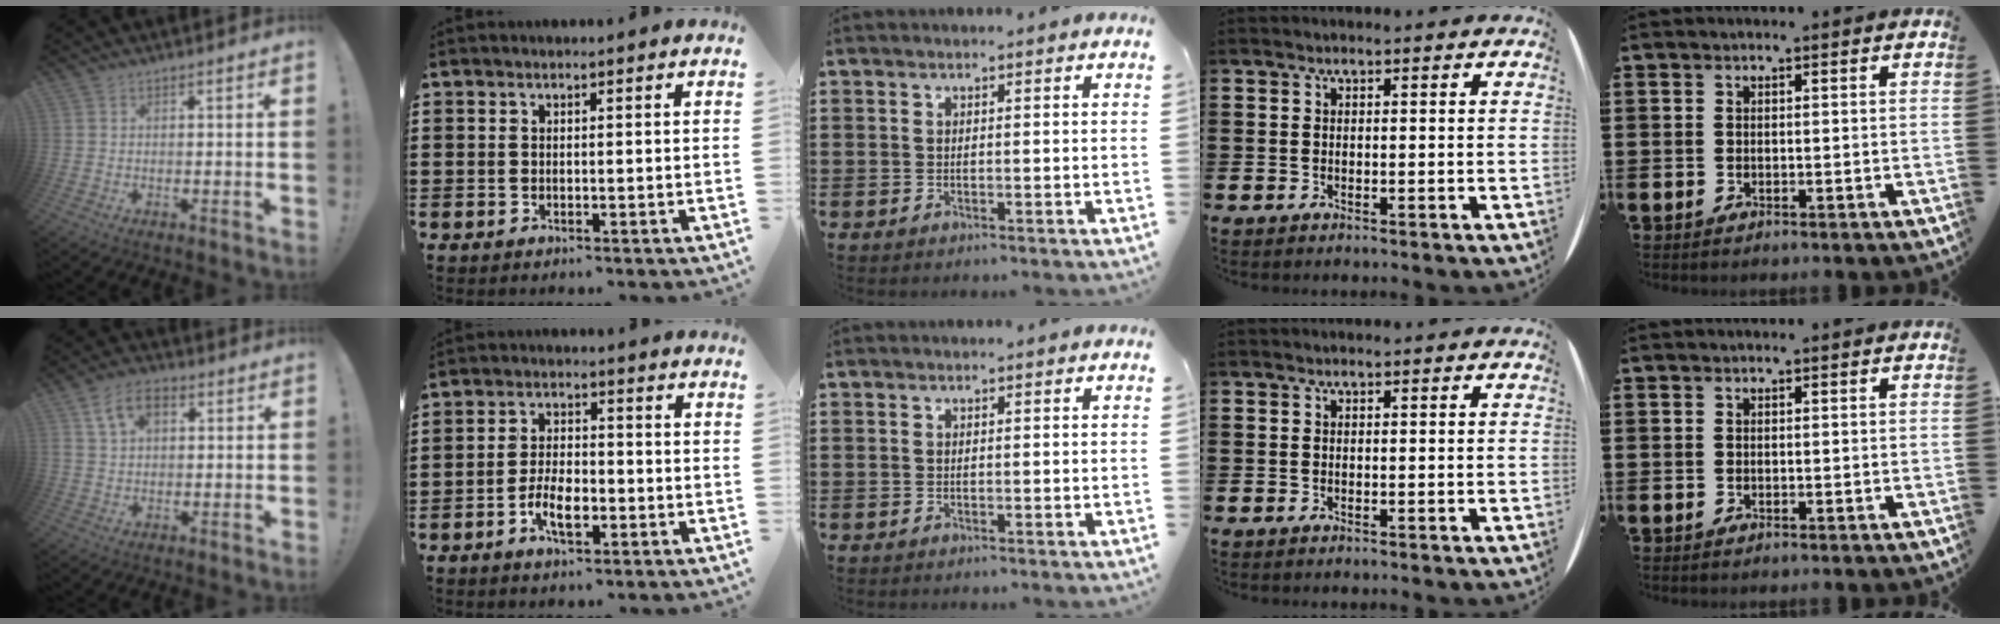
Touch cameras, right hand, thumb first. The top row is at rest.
{"thumb": {"total": 8.8, "force": [3.2, 5.3, 6.2], "torque": [-0.106, 0.002, 0.060]}, "index": {"total": 5.7, "force": [-2.4, 2.7, 4.4], "torque": [-0.095, 0.002, -0.048]}}